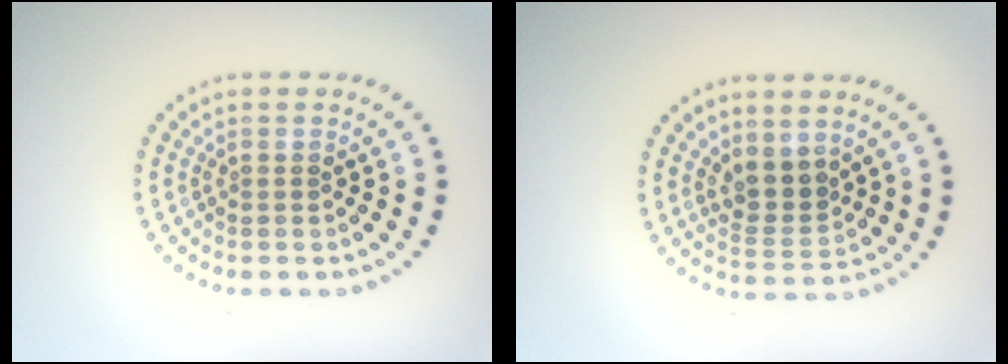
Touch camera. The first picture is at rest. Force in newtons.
{"total": 2.7, "press": 2.1, "slide": 1.6}